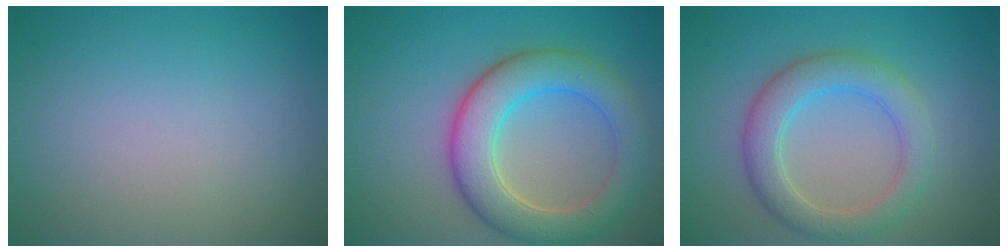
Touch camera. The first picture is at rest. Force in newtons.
{"total": 6.9, "press": 6.9, "slide": 0.5}
{"total": 4.5, "press": 4.5, "slide": 0.1}